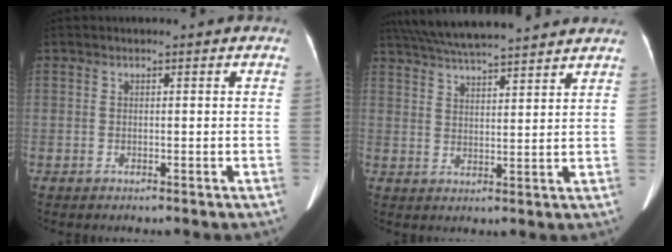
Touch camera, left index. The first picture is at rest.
{"total": 16.1, "force": [14.4, 1.4, 7.0], "torque": [-0.130, 0.041, 0.219]}